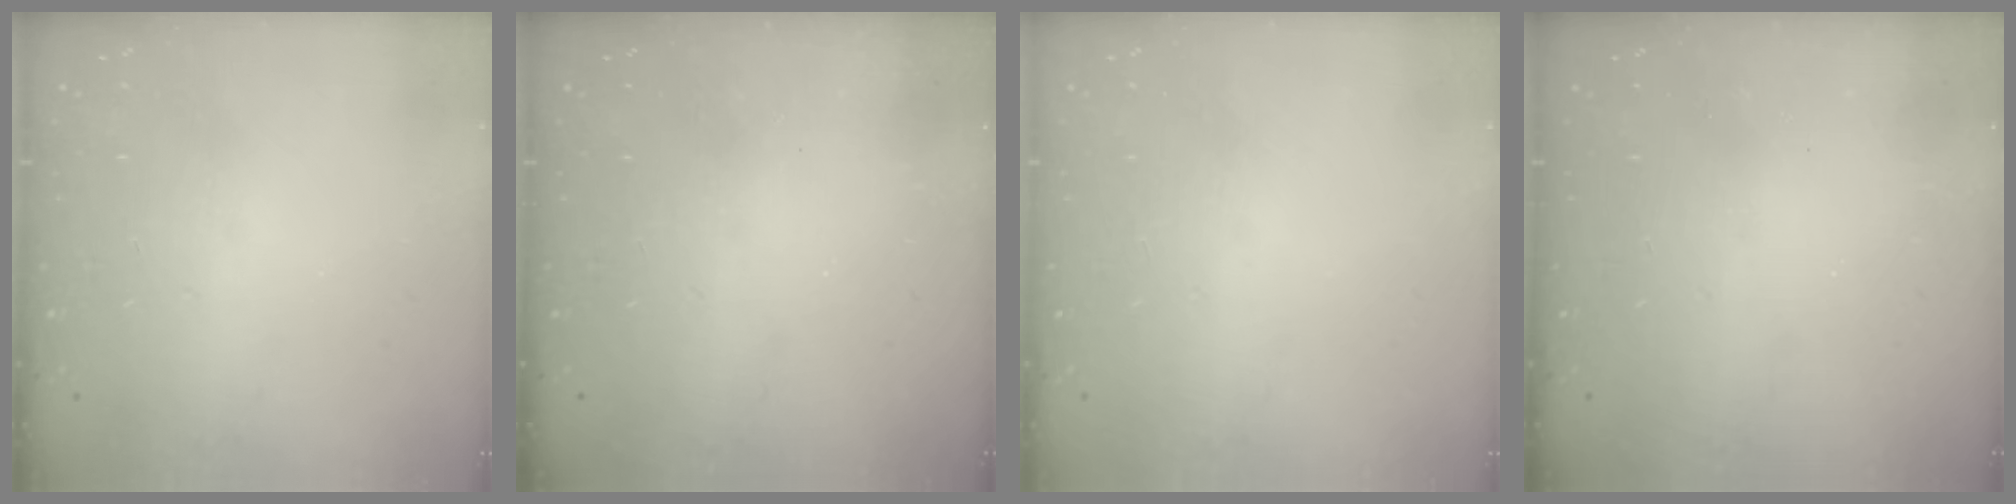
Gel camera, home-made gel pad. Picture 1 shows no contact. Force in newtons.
{"total": 2.4, "press": 2.3, "slide": 0.8}
{"total": 0.0}
{"total": 2.3, "press": 2.2, "slide": 0.8}